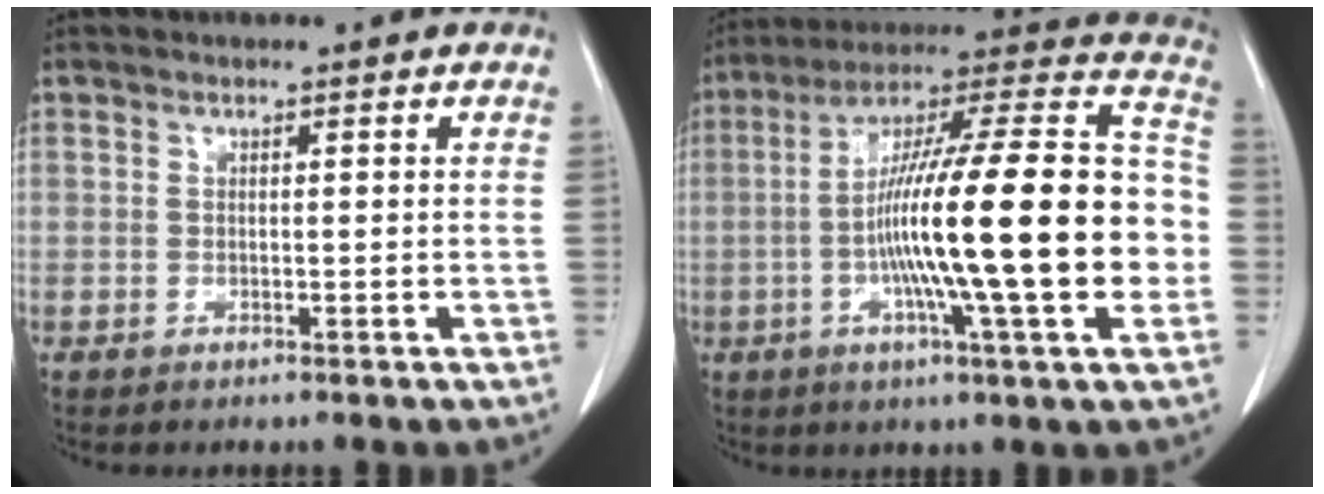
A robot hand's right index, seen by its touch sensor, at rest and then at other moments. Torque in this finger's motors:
{"motor_torque": [1.87, -0.27, 0.76, 0.21]}